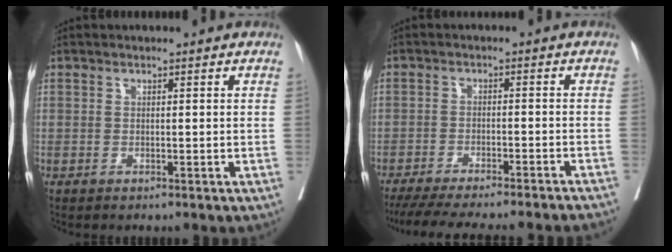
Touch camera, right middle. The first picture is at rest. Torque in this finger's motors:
{"motor_torque": [1.05, -1.09, 0.16, 0.08]}